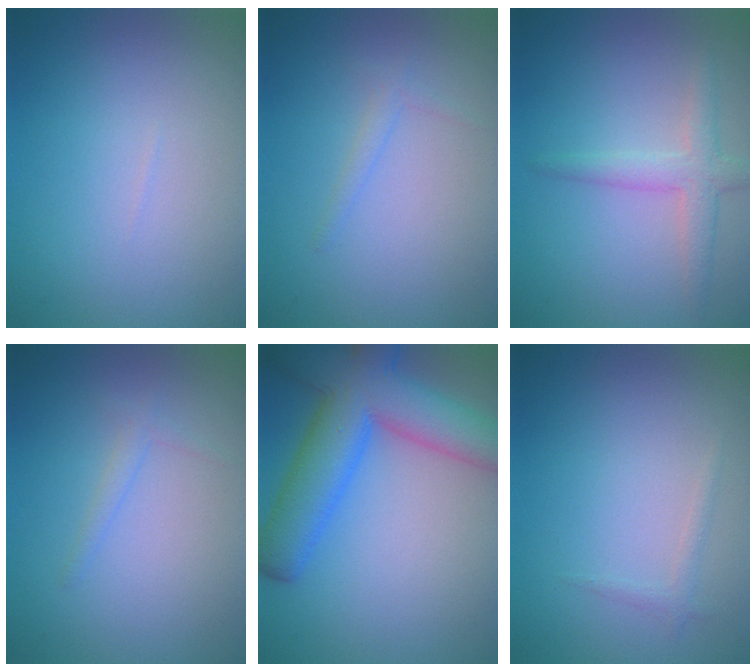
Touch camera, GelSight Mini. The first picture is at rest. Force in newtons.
{"total": 1.0, "press": 1.0, "slide": 0.1}
{"total": 2.6, "press": 2.6, "slide": 0.0}
{"total": 1.0, "press": 1.0, "slide": 0.1}
{"total": 9.6, "press": 9.6, "slide": 0.4}
{"total": 0.7, "press": 0.7, "slide": 0.1}